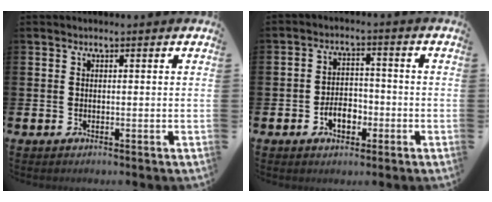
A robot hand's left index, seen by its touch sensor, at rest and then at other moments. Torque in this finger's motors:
{"motor_torque": [0.41, -0.14, 0.10, 0.07]}